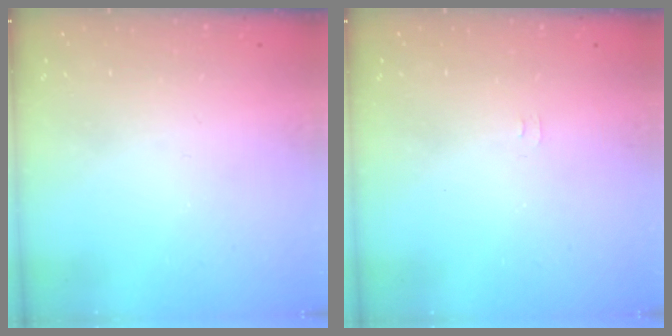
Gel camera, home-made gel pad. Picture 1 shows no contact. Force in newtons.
{"total": 3.2, "press": 3.1, "slide": 0.4}